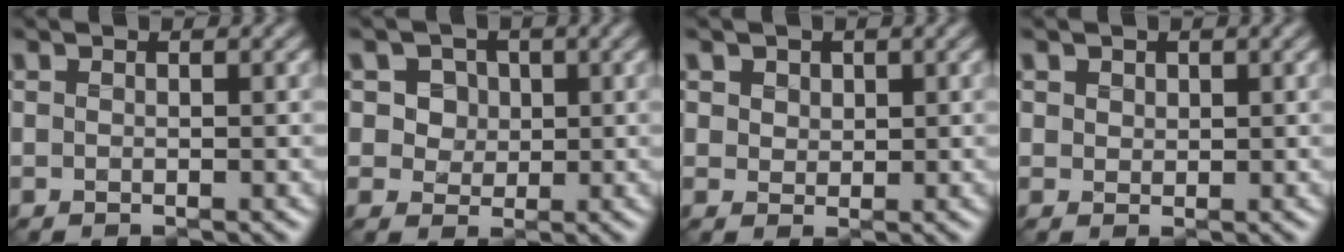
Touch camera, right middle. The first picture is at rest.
{"total": 5.1, "force": [2.0, 4.0, 2.5], "torque": [-0.048, 0.001, 0.022]}
{"total": 2.8, "force": [1.4, 2.1, 1.2], "torque": [-0.045, -0.002, 0.030]}
{"total": 1.7, "force": [0.9, 1.3, 0.6], "torque": [-0.021, -0.004, 0.018]}